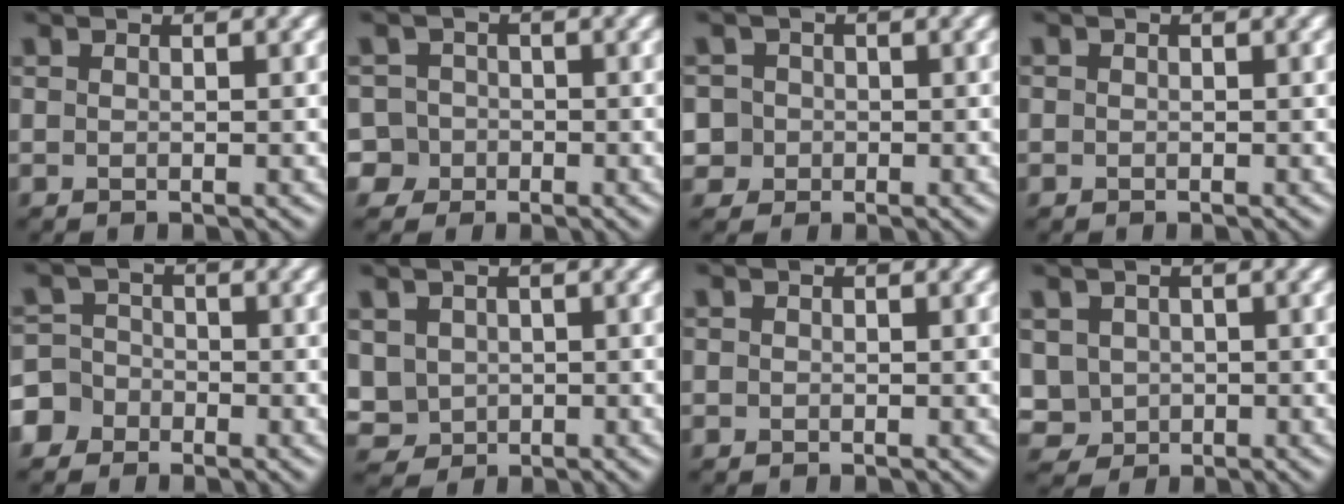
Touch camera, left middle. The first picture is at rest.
{"total": 4.3, "force": [-1.3, 4.0, 1.0], "torque": [-0.002, 0.023, -0.056]}
{"total": 4.3, "force": [0.4, 4.0, 1.3], "torque": [-0.020, 0.034, -0.016]}
{"total": 0.7, "force": [-0.2, 0.6, 0.1], "torque": [0.003, -0.001, -0.009]}
{"total": 5.5, "force": [-3.3, 4.4, 0.8], "torque": [-0.001, 0.004, -0.085]}
{"total": 3.8, "force": [0.2, 3.5, 1.5], "torque": [-0.045, 0.015, 0.004]}
{"total": 0.6, "force": [-0.2, 0.6, 0.1], "torque": [0.002, -0.001, -0.012]}
{"total": 3.4, "force": [0.0, 3.2, 1.3], "torque": [-0.033, 0.014, -0.004]}